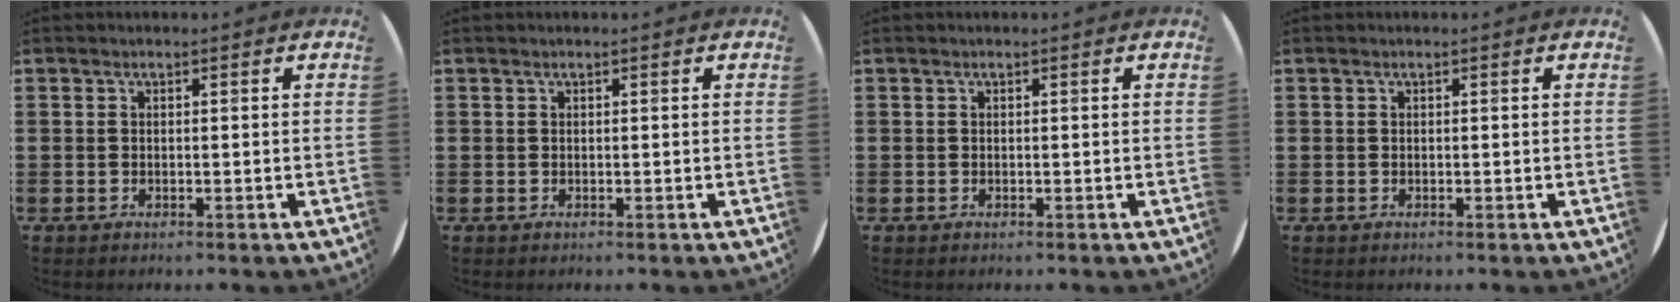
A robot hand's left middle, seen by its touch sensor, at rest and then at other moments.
{"total": 0.0}
{"total": 0.0}
{"total": 0.0}